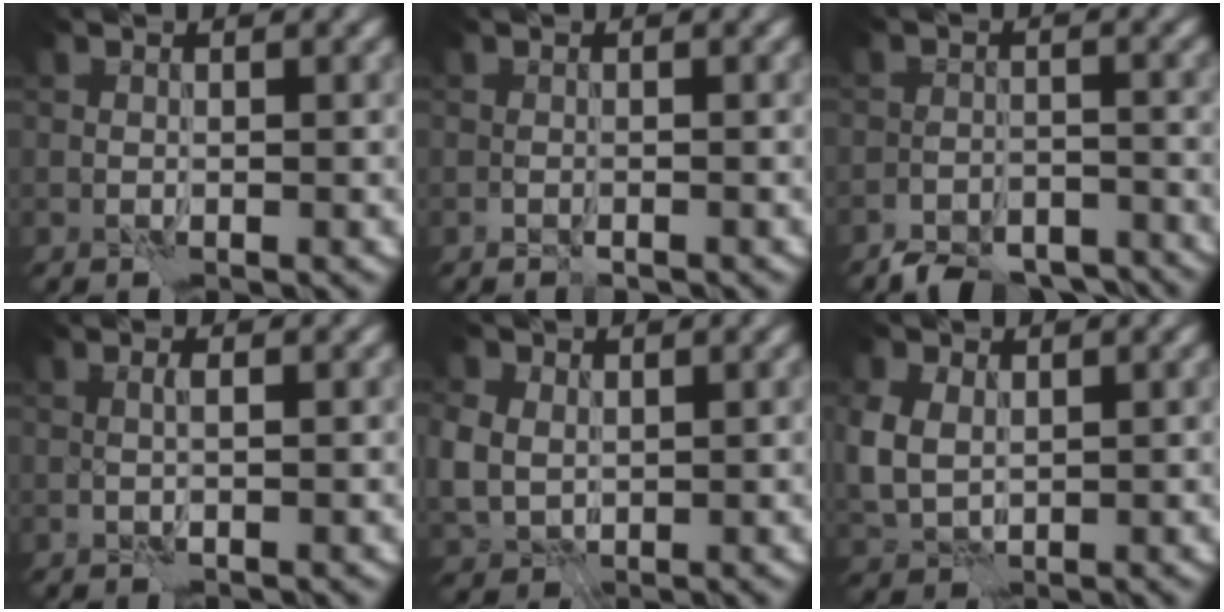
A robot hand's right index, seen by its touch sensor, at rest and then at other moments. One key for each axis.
{"total": 0.7, "fx": -0.6, "fy": 0.2, "fz": 0.3, "tx": -0.007, "ty": -0.002, "tz": -0.011}
{"total": 5.6, "fx": -5.0, "fy": 1.9, "fz": 1.4, "tx": -0.018, "ty": -0.010, "tz": -0.083}
{"total": 0.7, "fx": 0.2, "fy": 0.0, "fz": 0.7, "tx": -0.014, "ty": 0.001, "tz": 0.004}
{"total": 4.3, "fx": 0.9, "fy": 3.6, "fz": 2.1, "tx": -0.065, "ty": 0.005, "tz": 0.020}
{"total": 4.2, "fx": 0.9, "fy": 3.3, "fz": 2.5, "tx": -0.071, "ty": -0.003, "tz": 0.022}